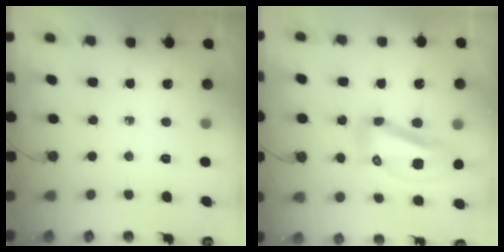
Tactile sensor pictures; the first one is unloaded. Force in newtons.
{"total": 12.2, "press": 12.1, "slide": 1.4}